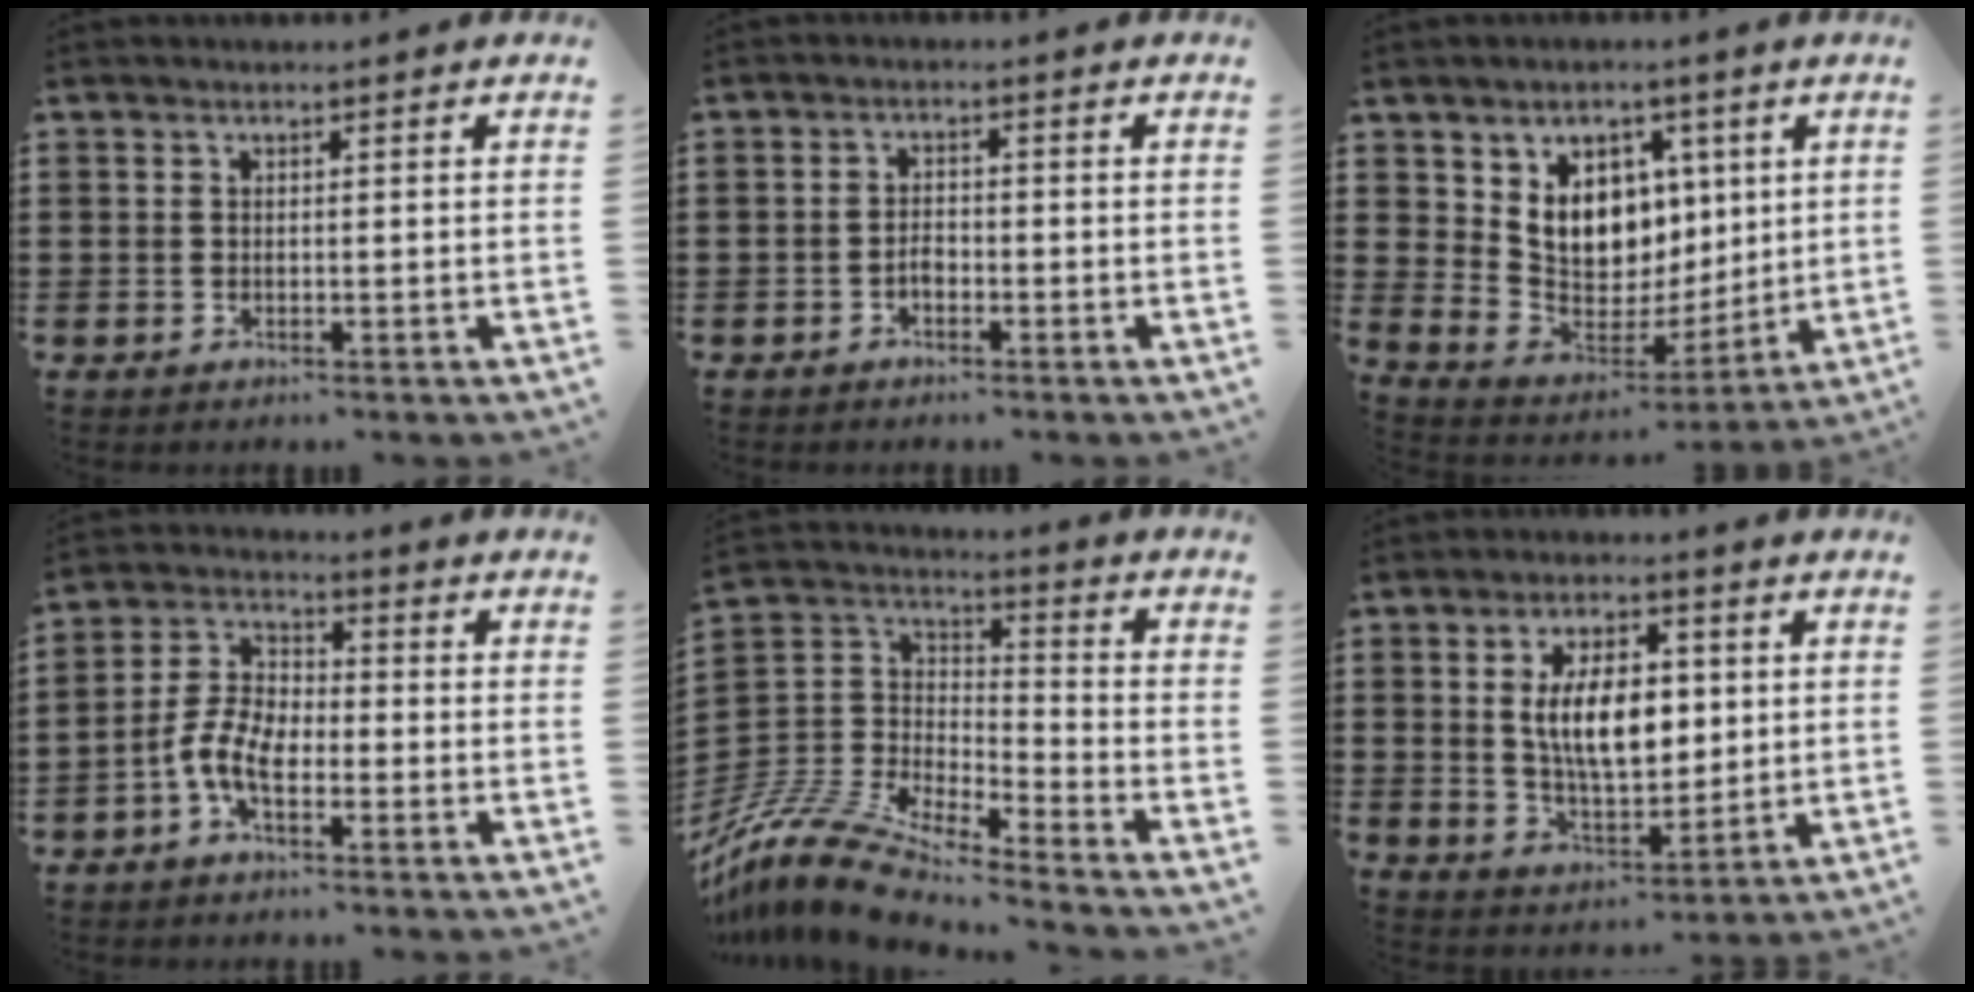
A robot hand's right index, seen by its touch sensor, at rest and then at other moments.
{"total": 1.8, "force": [-1.0, 1.0, 1.1], "torque": [-0.024, 0.002, -0.020]}
{"total": 9.2, "force": [4.0, 7.5, 3.4], "torque": [-0.085, -0.031, 0.081]}
{"total": 6.7, "force": [-2.9, 3.3, 5.1], "torque": [-0.129, -0.001, -0.064]}
{"total": 11.2, "force": [-10.4, 1.8, 3.7], "torque": [-0.104, 0.008, -0.220]}
{"total": 9.5, "force": [1.4, 4.9, 8.0], "torque": [-0.142, 0.002, 0.018]}